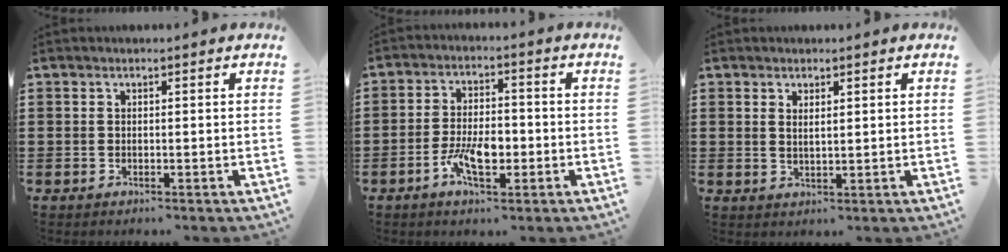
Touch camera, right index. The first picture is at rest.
{"total": 7.1, "force": [-2.3, 3.3, 5.8], "torque": [-0.116, 0.006, -0.043]}
{"total": 1.3, "force": [1.0, 0.4, 0.8], "torque": [-0.016, 0.002, 0.017]}